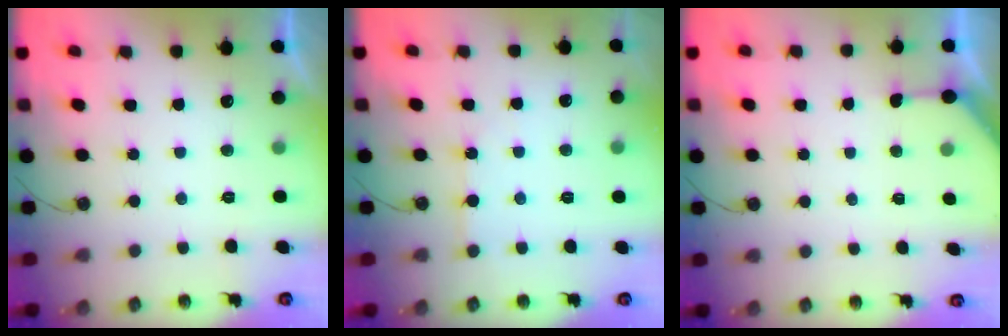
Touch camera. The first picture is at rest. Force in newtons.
{"total": 5.5, "press": 5.5, "slide": 0.6}
{"total": 2.7, "press": 2.7, "slide": 0.4}